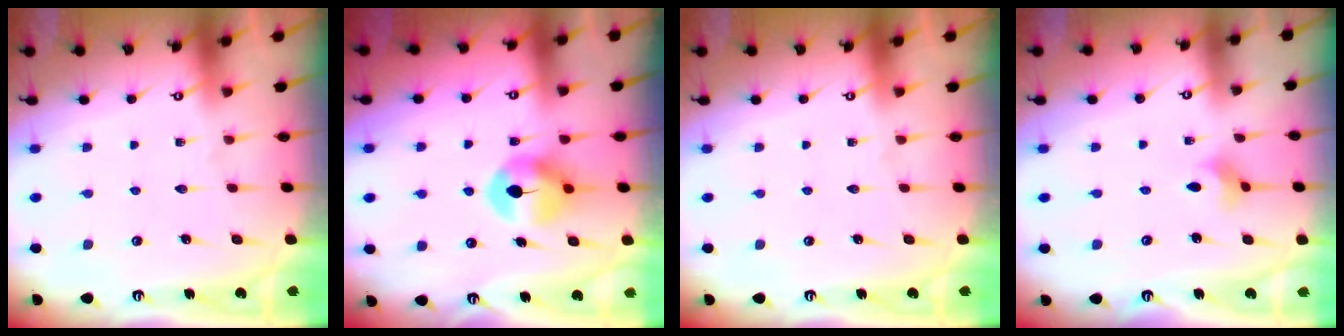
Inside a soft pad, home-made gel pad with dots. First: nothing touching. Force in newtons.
{"total": 7.8, "press": 7.7, "slide": 0.4}
{"total": 0.0}
{"total": 2.3, "press": 2.3, "slide": 0.5}